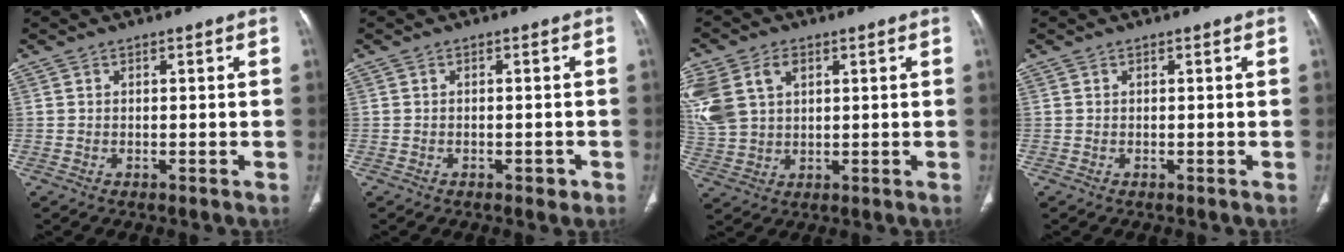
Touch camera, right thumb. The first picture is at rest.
{"total": 1.6, "force": [-0.9, 0.9, 1.0], "torque": [-0.011, 0.003, -0.010]}
{"total": 13.5, "force": [4.8, 9.5, 8.3], "torque": [-0.201, 0.009, 0.103]}
{"total": 0.0}